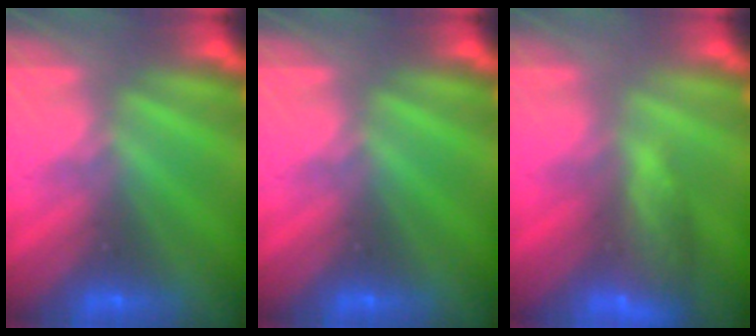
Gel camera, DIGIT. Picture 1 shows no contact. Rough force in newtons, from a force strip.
{"total": 0.0}
{"total": 7.3}